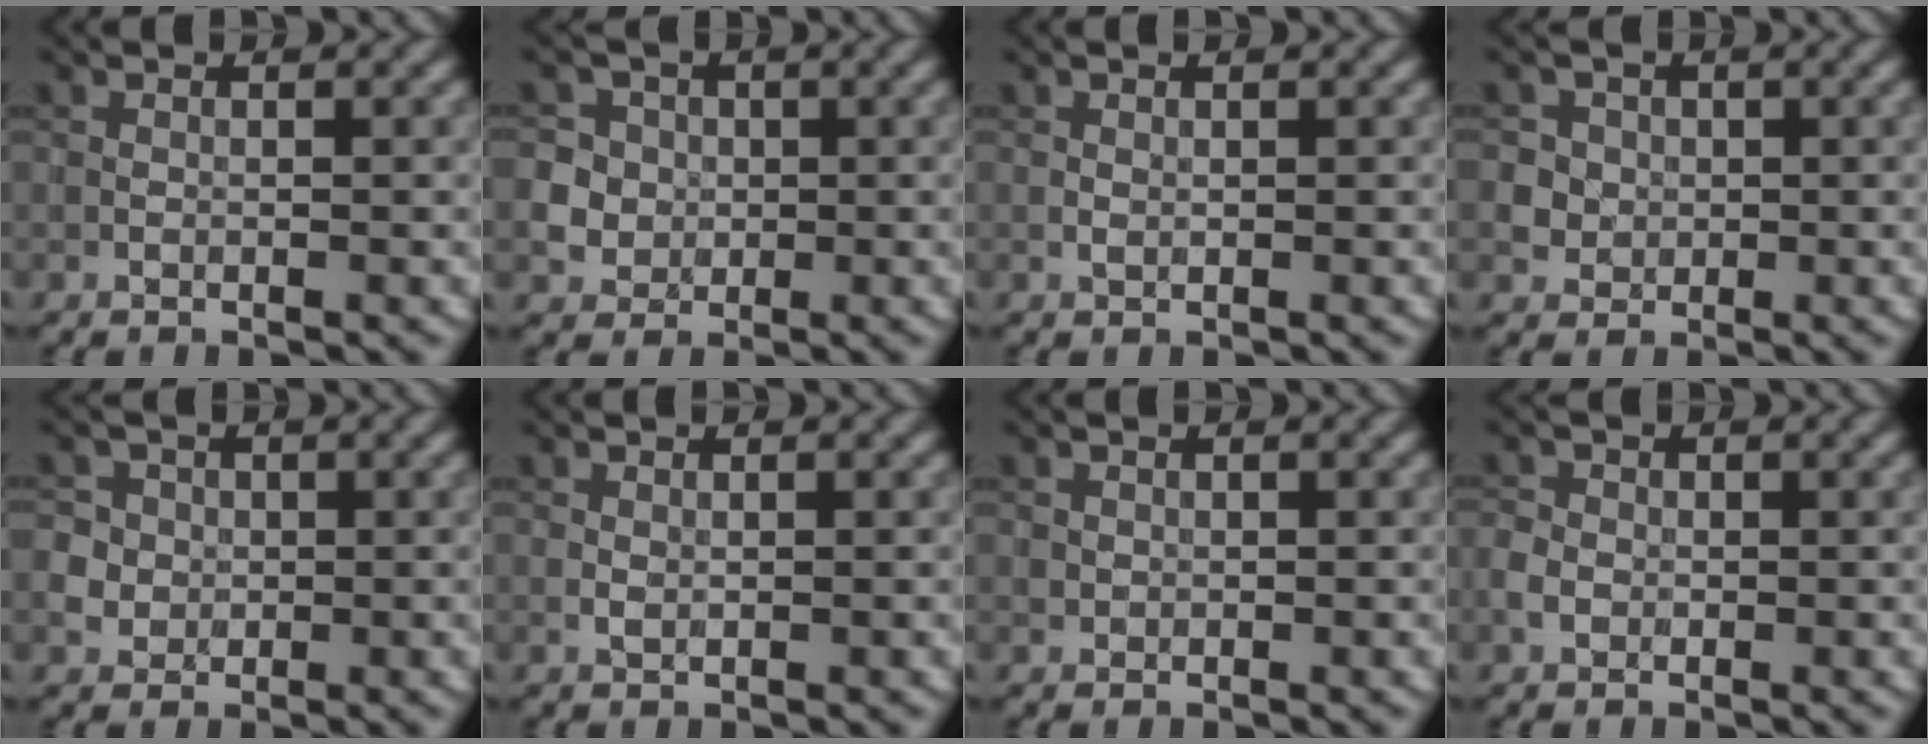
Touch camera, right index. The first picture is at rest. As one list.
[{"total": 7.1, "force": [0.8, 6.7, 2.1], "torque": [-0.044, 0.030, -0.008]}, {"total": 0.0}, {"total": 4.0, "force": [0.9, 3.7, 1.0], "torque": [-0.008, 0.027, 0.010]}, {"total": 4.7, "force": [0.8, 4.5, 1.3], "torque": [-0.025, 0.035, 0.000]}, {"total": 0.0}, {"total": 0.7, "force": [0.2, 0.6, -0.1], "torque": [0.002, 0.001, 0.008]}, {"total": 1.5, "force": [-0.4, 1.4, 0.5], "torque": [-0.009, 0.001, -0.013]}]